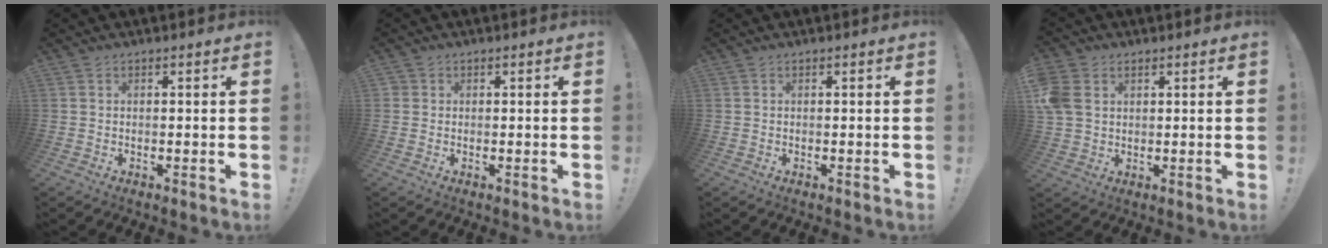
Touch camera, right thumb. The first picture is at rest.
{"total": 1.1, "force": [0.3, 1.0, 0.4], "torque": [-0.014, 0.006, 0.007]}
{"total": 0.0}
{"total": 7.9, "force": [2.2, 6.0, 4.7], "torque": [-0.099, 0.001, 0.047]}